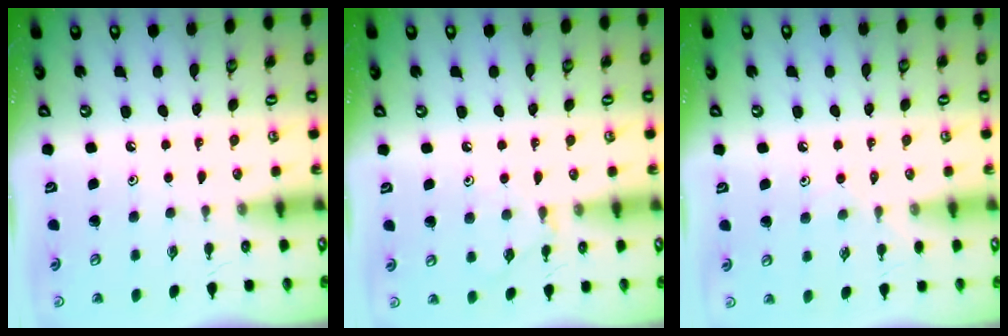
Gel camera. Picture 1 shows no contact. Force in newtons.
{"total": 5.6, "press": 5.5, "slide": 0.7}
{"total": 6.0, "press": 6.0, "slide": 0.8}